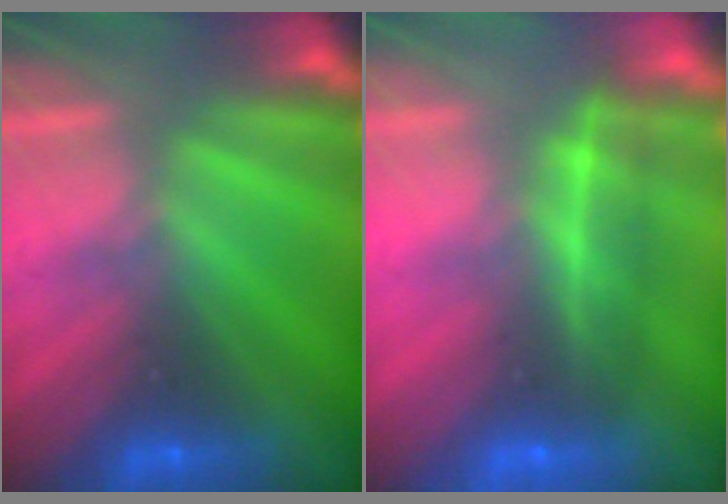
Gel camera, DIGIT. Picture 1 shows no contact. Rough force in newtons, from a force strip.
{"total": 2.0}